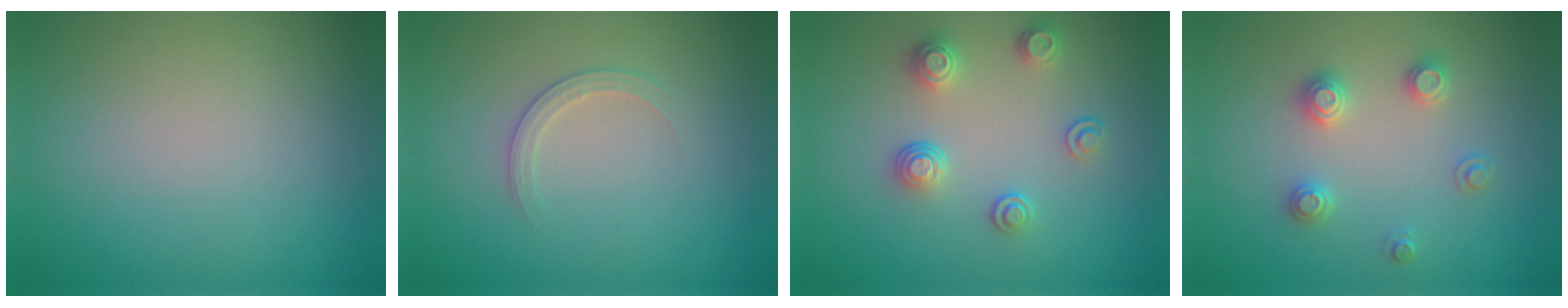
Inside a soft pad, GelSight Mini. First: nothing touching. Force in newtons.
{"total": 1.6, "press": 1.6, "slide": 0.1}
{"total": 2.7, "press": 2.5, "slide": 0.9}
{"total": 2.5, "press": 2.5, "slide": 0.3}